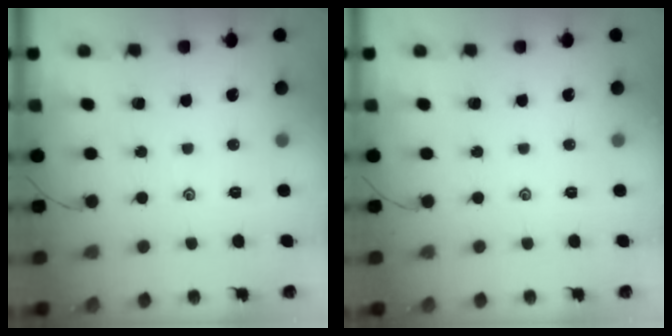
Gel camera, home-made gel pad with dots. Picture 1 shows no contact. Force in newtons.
{"total": 0.0}